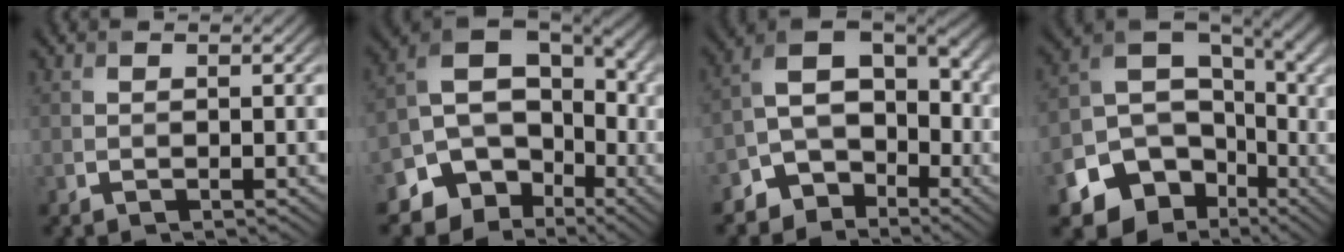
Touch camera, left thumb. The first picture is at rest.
{"total": 13.4, "force": [-5.4, 10.2, 6.8], "torque": [-0.139, -0.022, -0.088]}
{"total": 8.6, "force": [-4.9, 6.1, 3.6], "torque": [-0.065, -0.006, -0.099]}
{"total": 13.4, "force": [-5.1, 10.4, 6.9], "torque": [-0.157, -0.042, -0.085]}